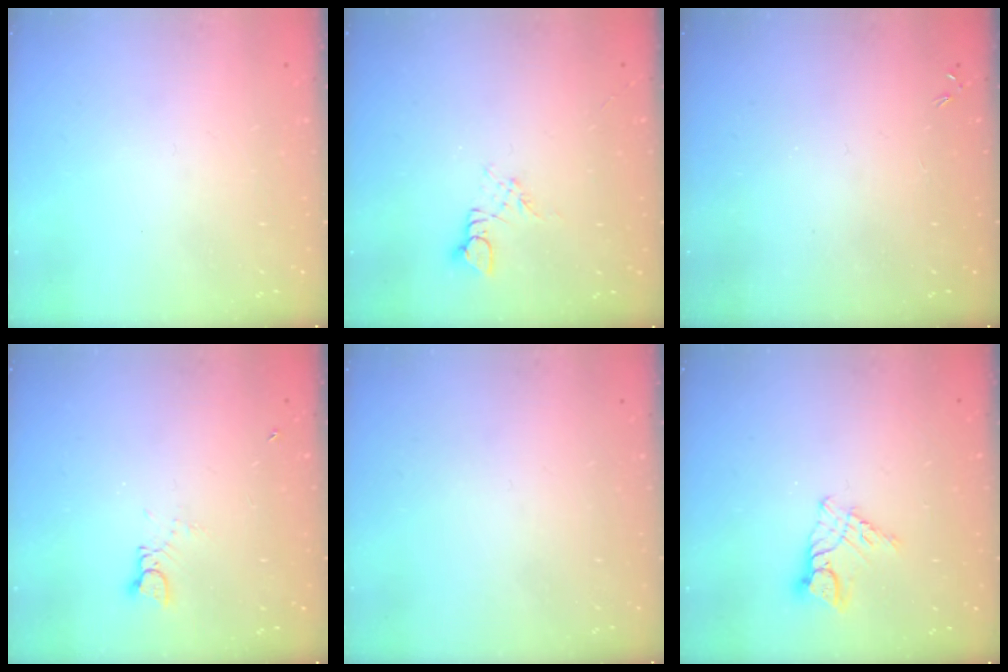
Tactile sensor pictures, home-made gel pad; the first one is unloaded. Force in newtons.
{"total": 3.6, "press": 3.5, "slide": 0.5}
{"total": 0.0}
{"total": 1.2, "press": 1.1, "slide": 0.1}
{"total": 0.0}
{"total": 8.1, "press": 8.1, "slide": 0.6}